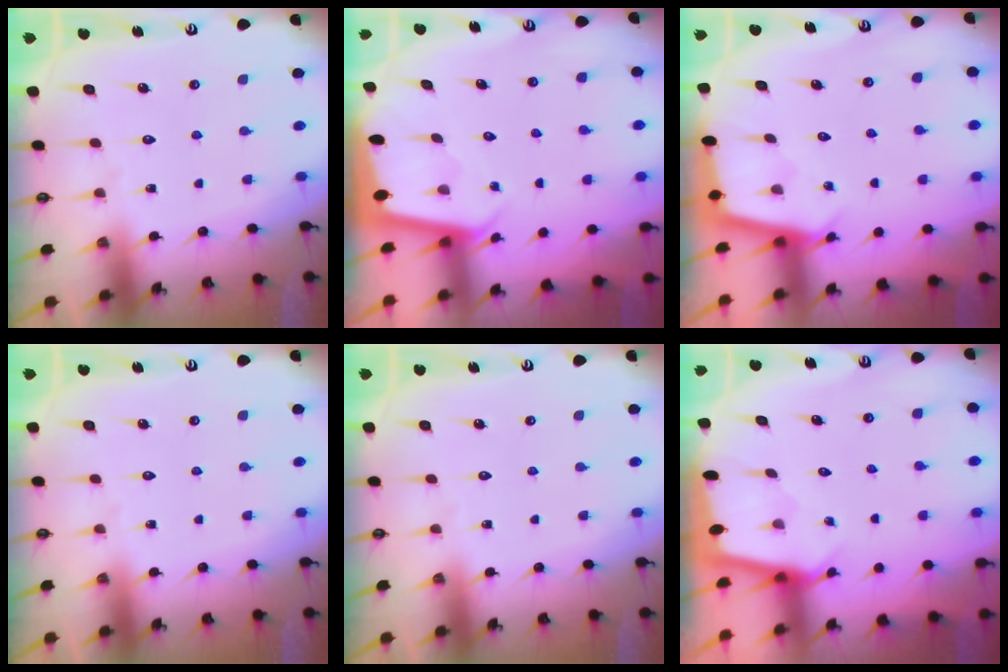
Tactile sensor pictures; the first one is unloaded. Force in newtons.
{"total": 1.8, "press": 1.8, "slide": 0.1}
{"total": 2.7, "press": 2.7, "slide": 0.3}
{"total": 0.0}
{"total": 0.0}
{"total": 1.6, "press": 1.6, "slide": 0.3}